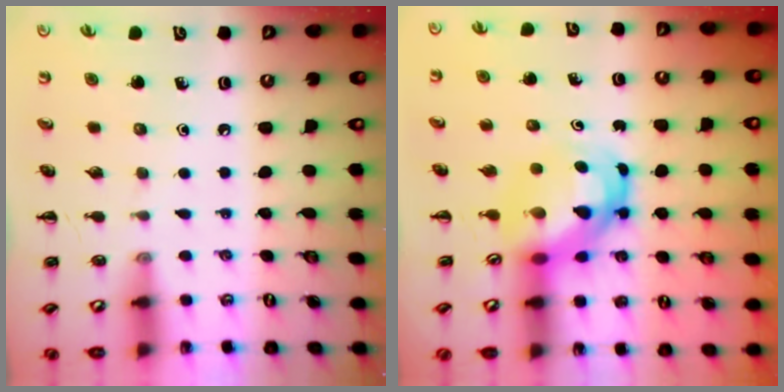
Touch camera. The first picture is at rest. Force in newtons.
{"total": 5.6, "press": 5.4, "slide": 1.5}